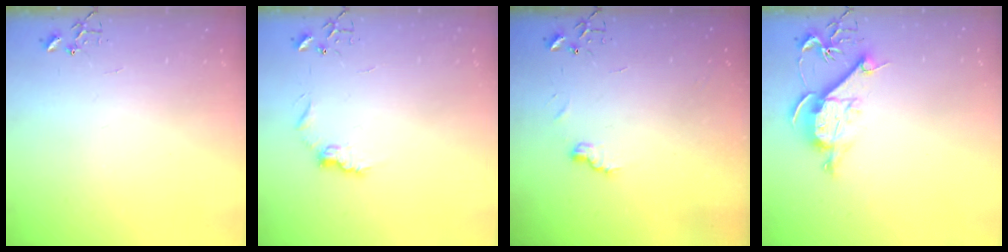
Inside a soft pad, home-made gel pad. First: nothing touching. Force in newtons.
{"total": 7.8, "press": 7.8, "slide": 0.4}
{"total": 6.7, "press": 6.6, "slide": 0.7}
{"total": 10.4, "press": 10.4, "slide": 1.2}